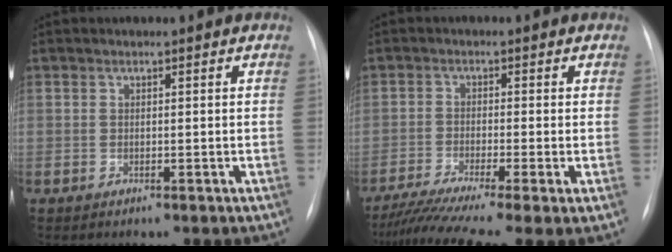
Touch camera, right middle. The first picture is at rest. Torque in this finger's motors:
{"motor_torque": [1.09, -1.05, 0.17, 0.08]}